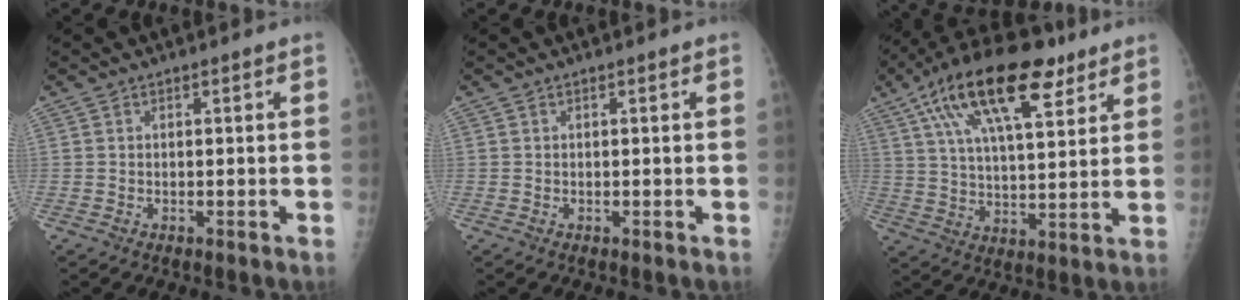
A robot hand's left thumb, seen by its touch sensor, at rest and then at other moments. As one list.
[{"total": 0.0}, {"total": 20.3, "force": [10.6, 8.1, 15.3], "torque": [-0.251, -0.009, 0.180]}]